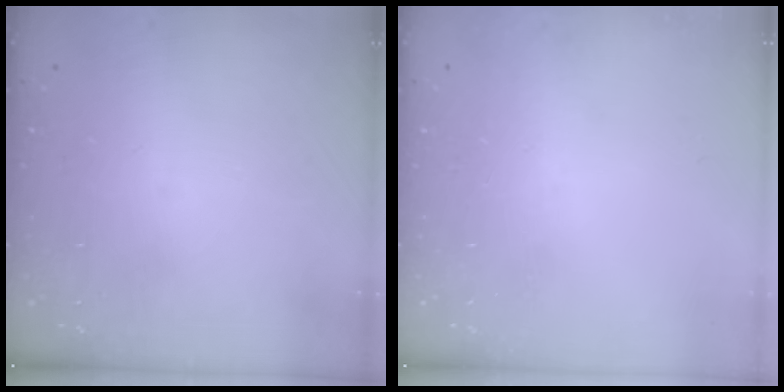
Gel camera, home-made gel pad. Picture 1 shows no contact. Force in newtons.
{"total": 0.0}